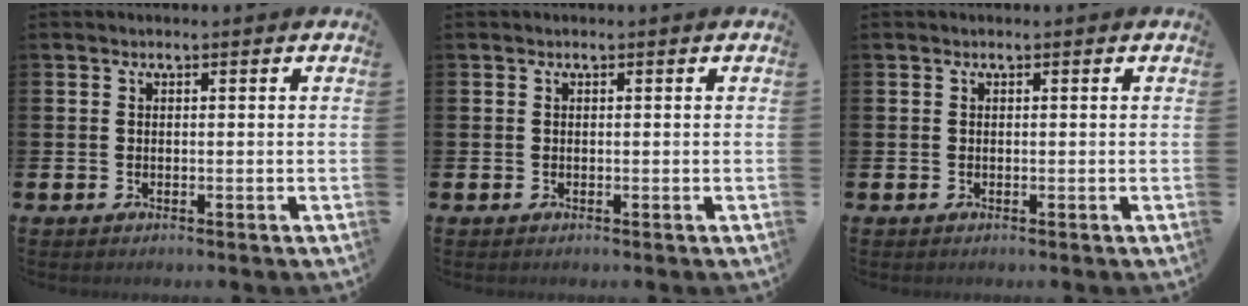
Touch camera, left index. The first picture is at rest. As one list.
[{"total": 0.0}, {"total": 0.0}]